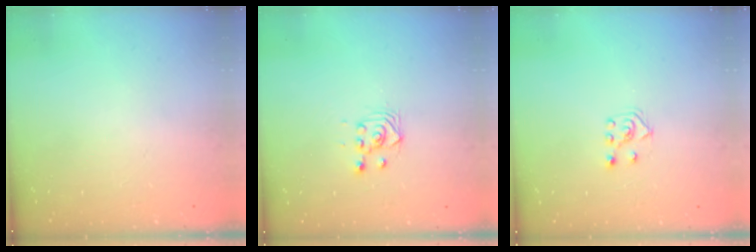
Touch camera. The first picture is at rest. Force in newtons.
{"total": 2.9, "press": 2.9, "slide": 0.6}
{"total": 4.6, "press": 4.5, "slide": 0.8}